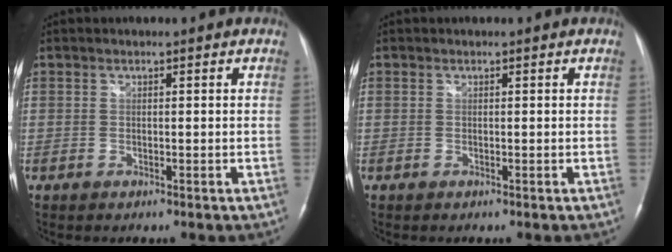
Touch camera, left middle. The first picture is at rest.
{"total": 0.0}